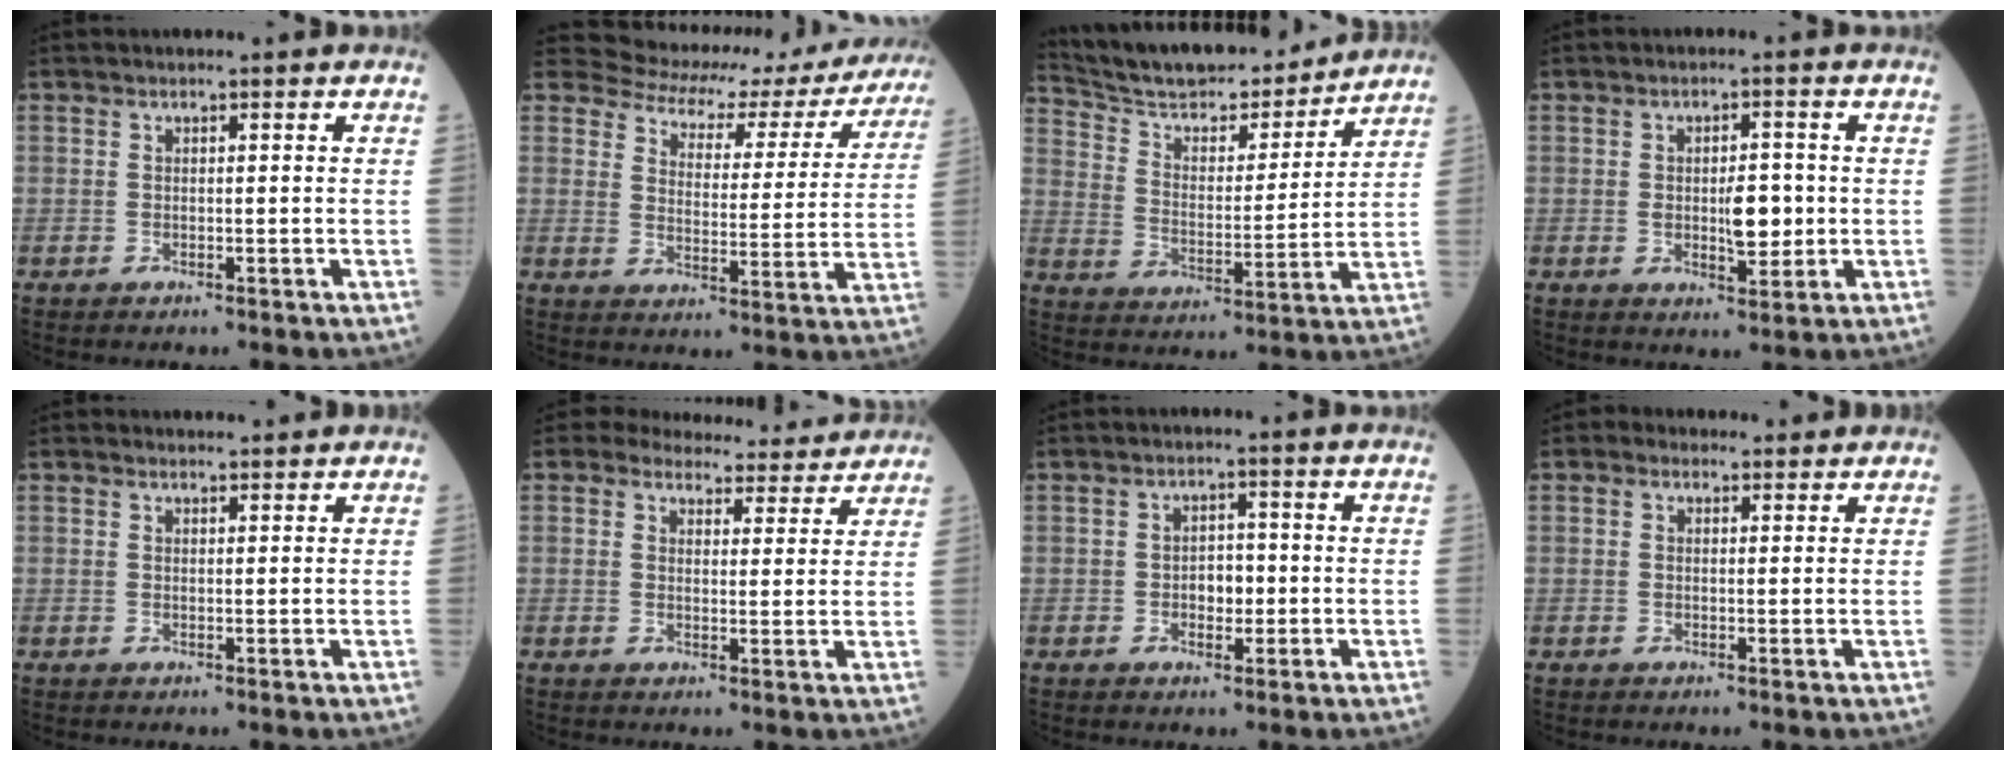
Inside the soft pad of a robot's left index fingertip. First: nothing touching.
{"total": 18.1, "force": [16.4, 6.4, 4.1], "torque": [-0.048, -0.028, 0.181]}
{"total": 17.9, "force": [16.6, 3.0, 6.0], "torque": [-0.106, -0.003, 0.264]}
{"total": 4.9, "force": [-0.6, 1.9, 4.5], "torque": [-0.070, -0.006, -0.005]}
{"total": 1.6, "force": [1.6, 0.3, 0.1], "torque": [-0.009, 0.004, 0.024]}
{"total": 10.8, "force": [10.2, 3.3, 1.7], "torque": [-0.003, 0.001, 0.112]}
{"total": 3.0, "force": [-0.9, 1.8, 2.2], "torque": [-0.032, 0.002, -0.012]}
{"total": 2.3, "force": [1.6, 1.6, 0.6], "torque": [-0.008, 0.018, 0.021]}